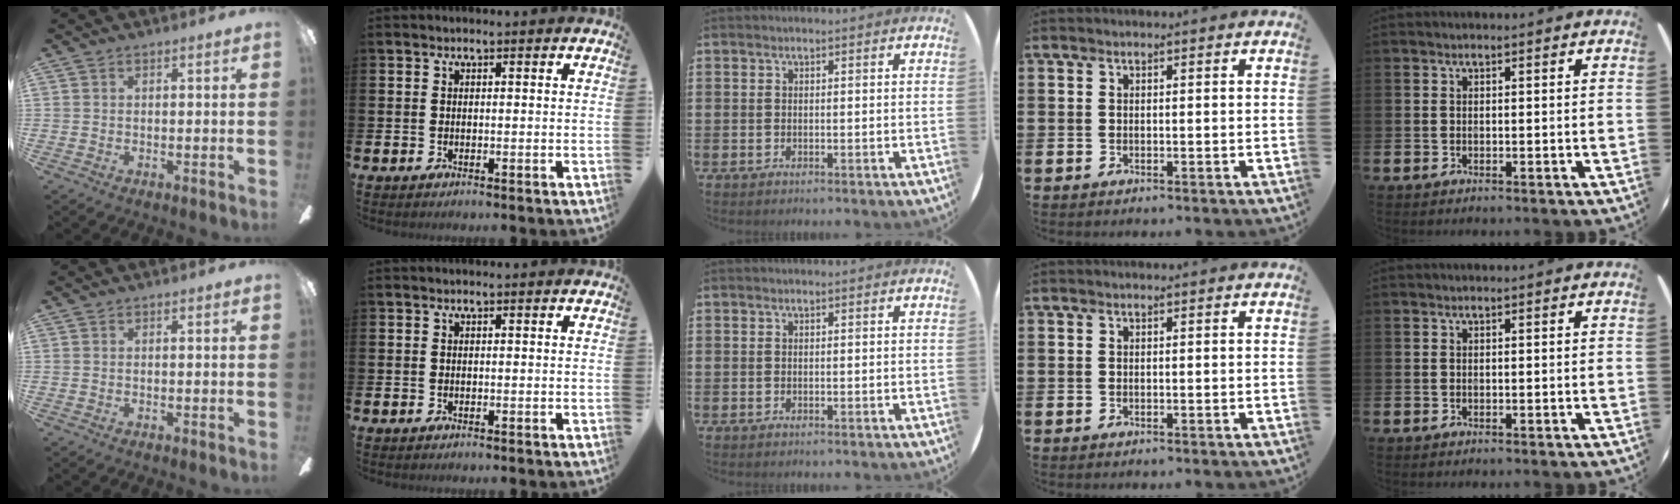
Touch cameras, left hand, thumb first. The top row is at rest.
{}